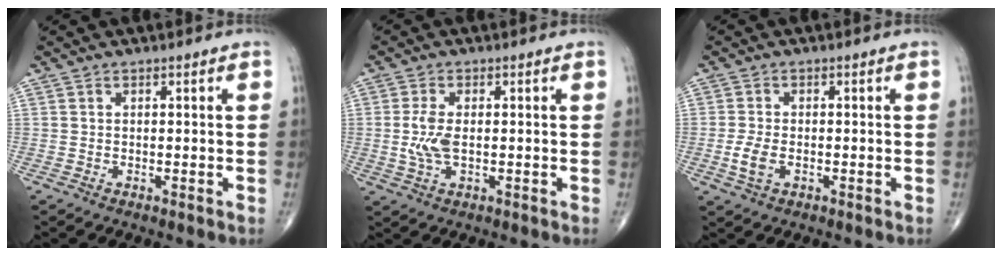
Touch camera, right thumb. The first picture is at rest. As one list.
[{"total": 4.9, "force": [-0.2, 2.3, 4.3], "torque": [-0.103, 0.000, -0.004]}, {"total": 3.8, "force": [-1.0, 2.1, 3.0], "torque": [-0.069, 0.000, -0.018]}]